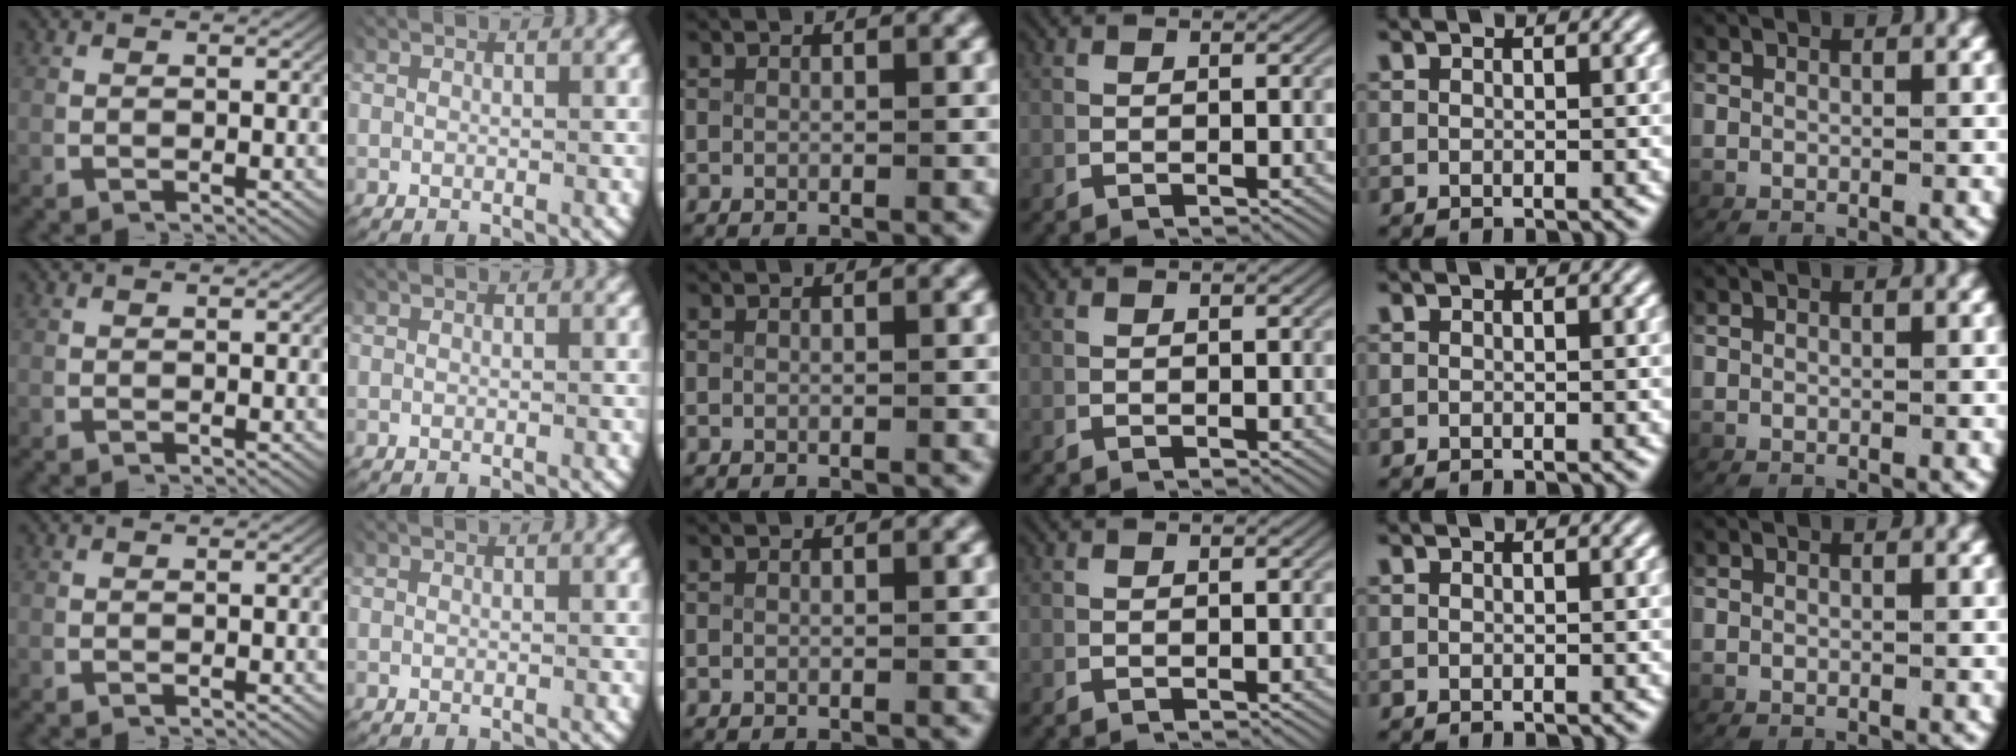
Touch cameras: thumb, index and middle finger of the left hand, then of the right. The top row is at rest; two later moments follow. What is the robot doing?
{"motion": "lift_and_place", "object": "paper towel"}